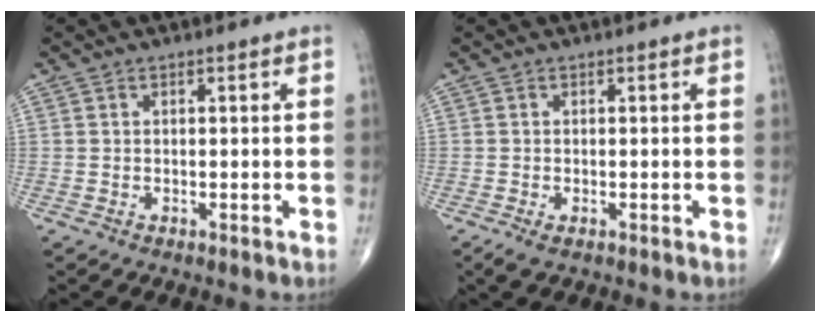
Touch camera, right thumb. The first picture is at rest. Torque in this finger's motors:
{"motor_torque": [0.73, 0.32, 0.12, -0.29, 0.00]}